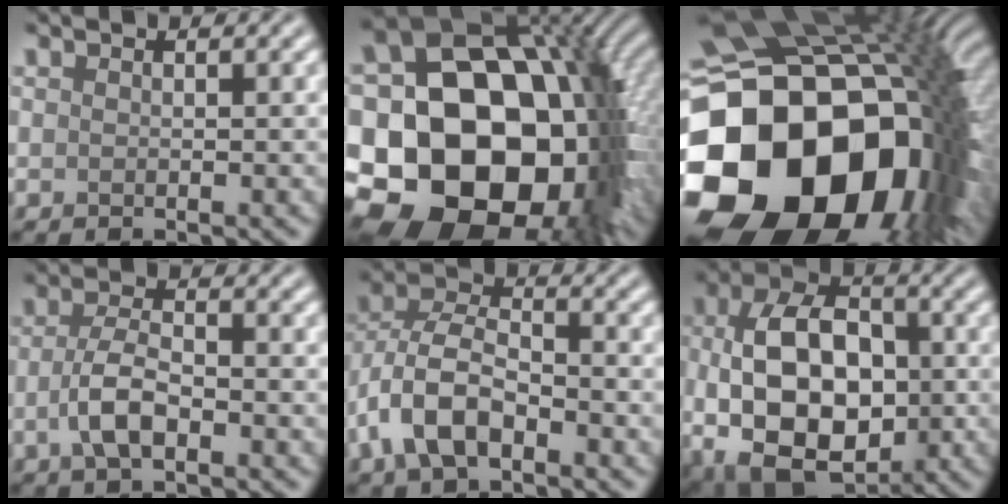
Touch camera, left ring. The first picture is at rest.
{"total": 23.3, "force": [-5.7, 17.0, 14.9], "torque": [-0.217, -0.011, -0.131]}
{"total": 22.5, "force": [-5.3, 16.5, 14.4], "torque": [-0.301, -0.064, -0.061]}
{"total": 3.6, "force": [-1.2, 1.5, 3.0], "torque": [-0.063, 0.001, -0.030]}
{"total": 6.7, "force": [-2.8, 3.7, 4.9], "torque": [-0.100, 0.008, -0.064]}
{"total": 13.8, "force": [-1.1, 8.8, 10.6], "torque": [-0.185, -0.013, -0.014]}